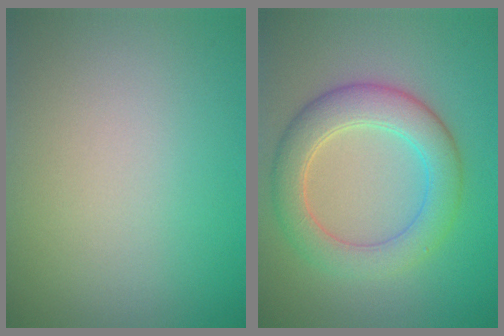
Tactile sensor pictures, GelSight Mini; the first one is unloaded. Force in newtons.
{"total": 5.5, "press": 5.5, "slide": 0.0}